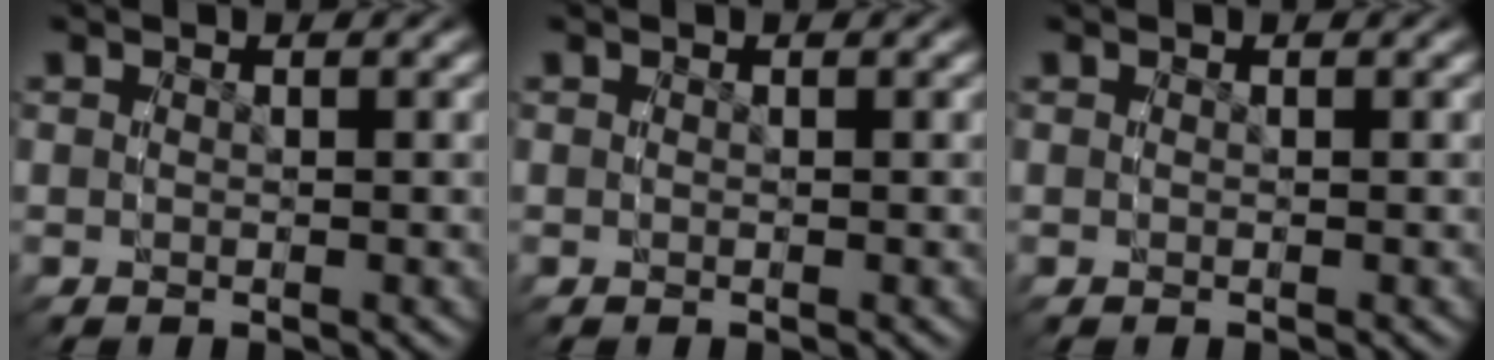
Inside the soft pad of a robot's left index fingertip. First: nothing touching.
{"total": 0.0}
{"total": 0.0}